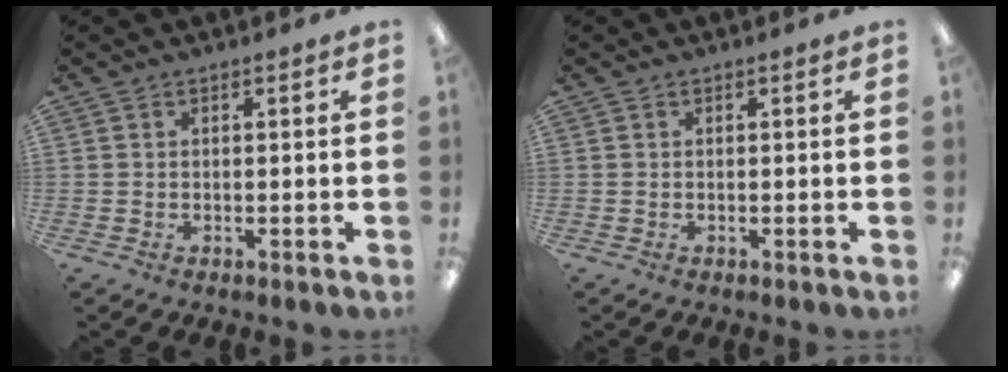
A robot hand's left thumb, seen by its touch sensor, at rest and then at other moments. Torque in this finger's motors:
{"motor_torque": [0.00, 0.00, 0.00, 0.00, 0.00]}